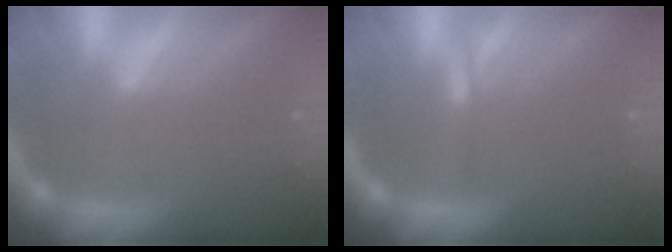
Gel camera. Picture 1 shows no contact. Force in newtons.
{"total": 0.9}